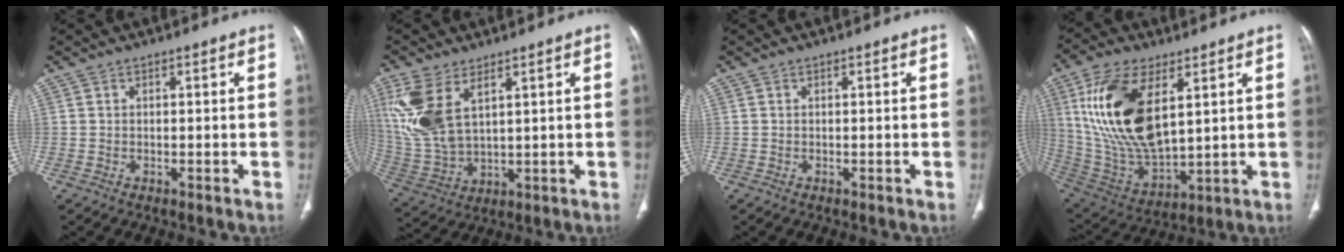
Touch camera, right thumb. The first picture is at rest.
{"total": 13.3, "force": [5.7, 6.8, 9.9], "torque": [-0.226, -0.013, 0.135]}
{"total": 0.0}
{"total": 21.0, "force": [6.6, 10.2, 17.1], "torque": [-0.329, -0.029, 0.136]}